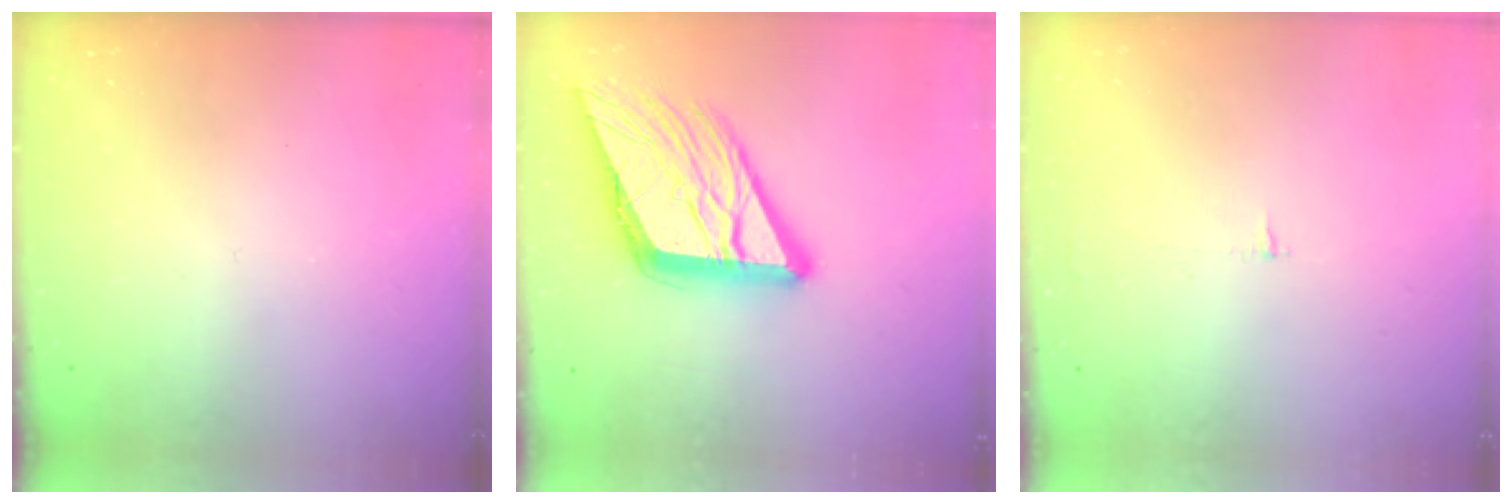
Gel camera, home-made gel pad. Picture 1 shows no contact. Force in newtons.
{"total": 20.5, "press": 20.2, "slide": 3.3}
{"total": 2.5, "press": 2.5, "slide": 0.2}